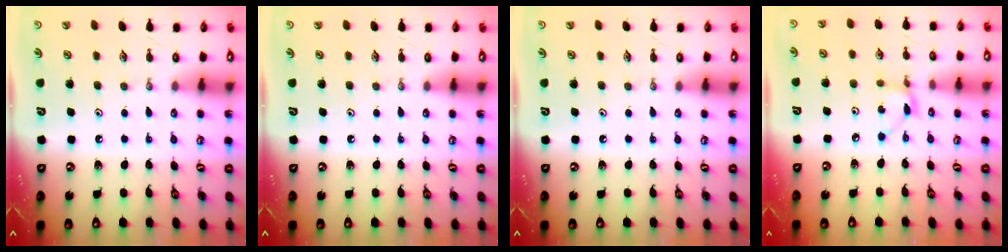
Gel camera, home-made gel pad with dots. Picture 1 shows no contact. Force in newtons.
{"total": 0.0}
{"total": 0.0}
{"total": 3.0, "press": 3.0, "slide": 0.2}